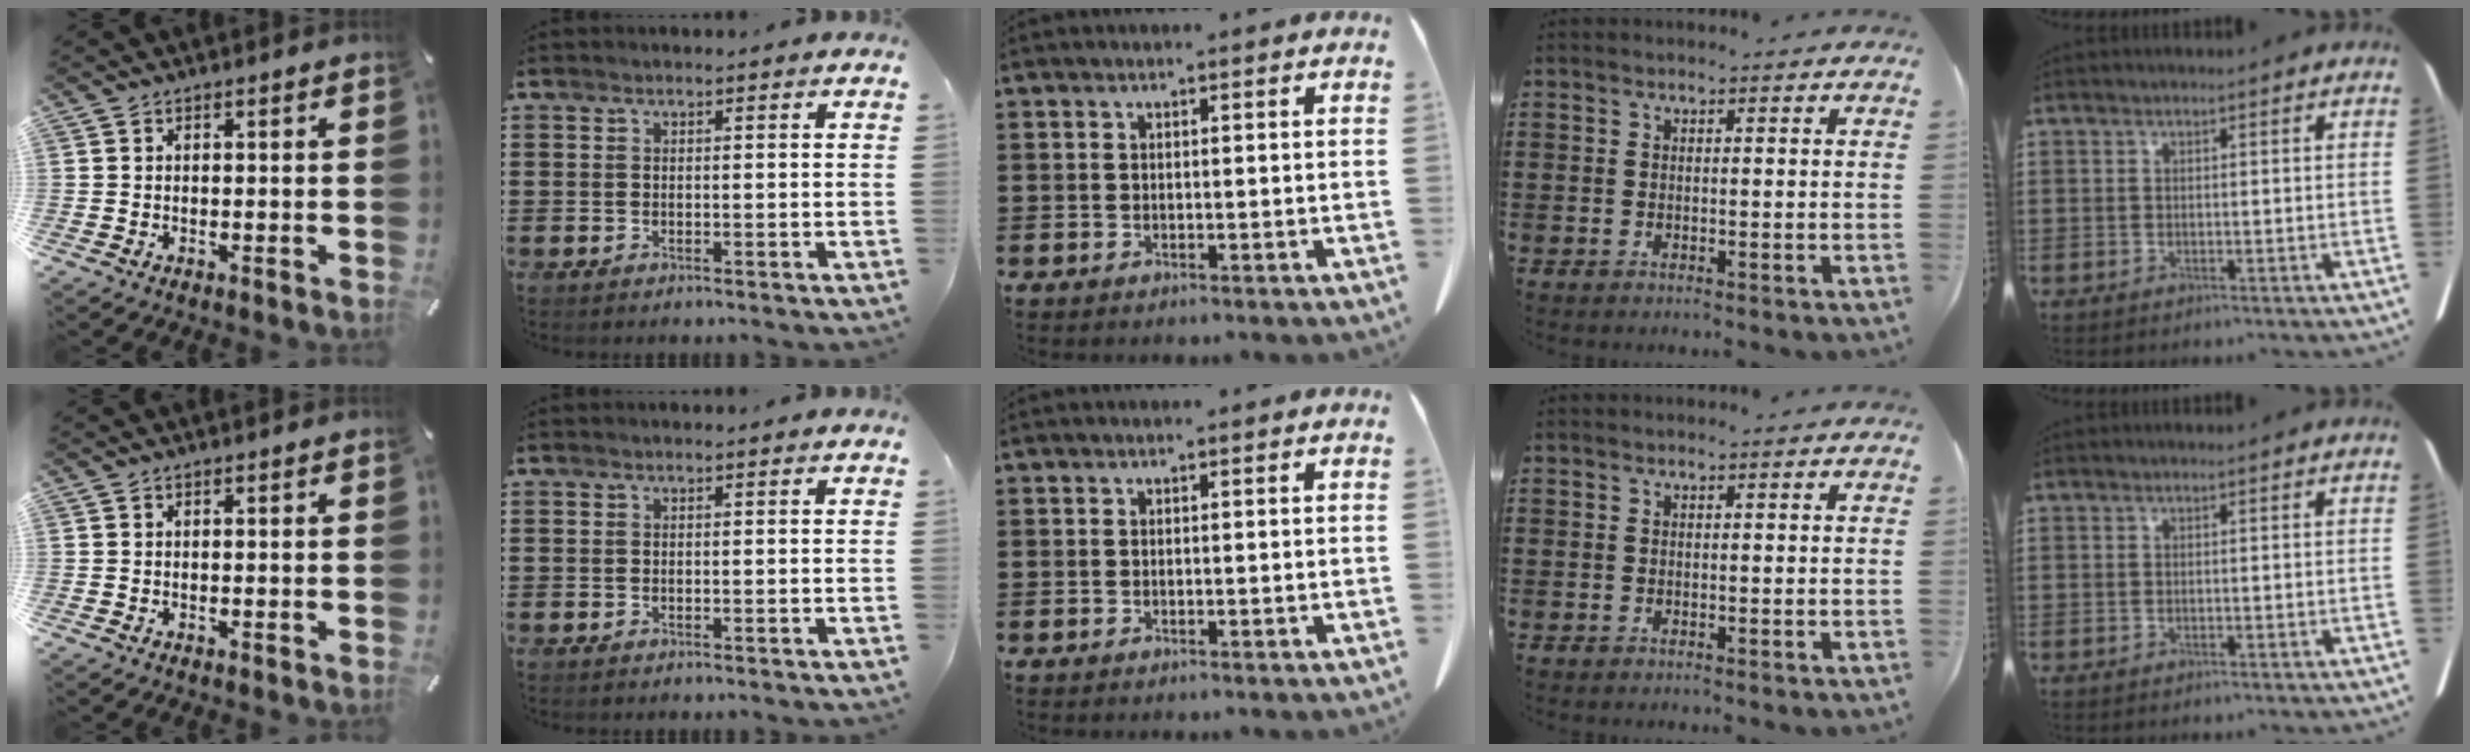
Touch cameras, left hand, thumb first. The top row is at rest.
{}